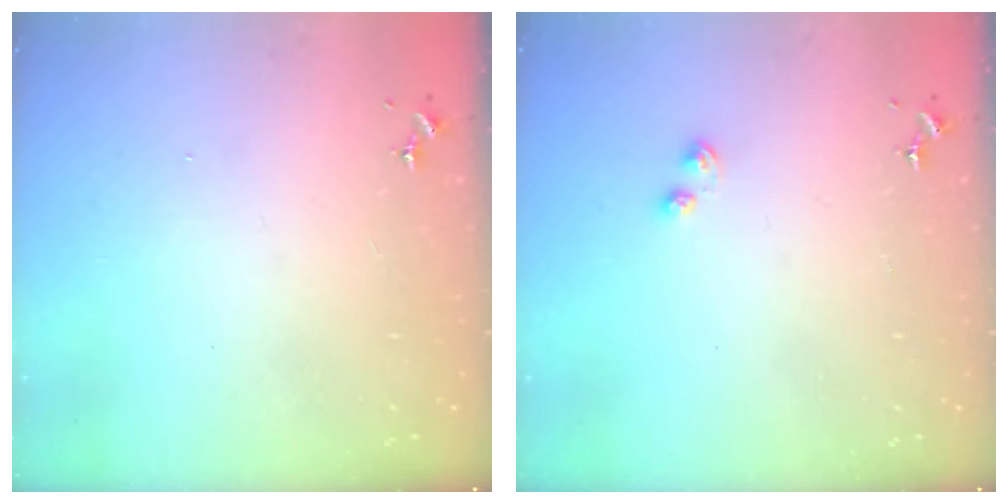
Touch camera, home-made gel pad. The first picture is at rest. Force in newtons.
{"total": 2.3, "press": 2.2, "slide": 0.5}